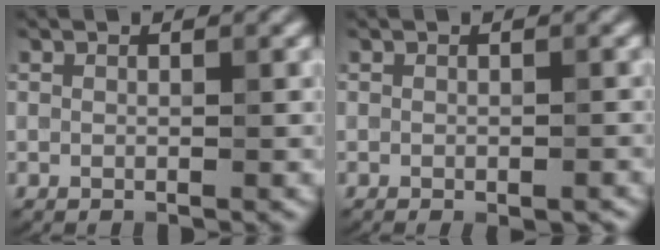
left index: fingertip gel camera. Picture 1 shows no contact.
{"total": 1.0, "force": [-0.7, 0.2, 0.8], "torque": [-0.013, -0.003, -0.006]}